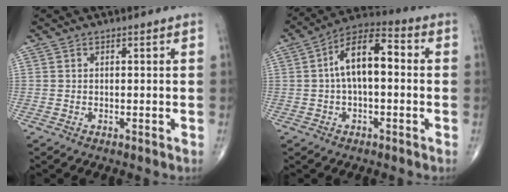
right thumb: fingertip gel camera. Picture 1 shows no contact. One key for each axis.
{"total": 11.3, "fx": 0.7, "fy": 5.4, "fz": 9.9, "tx": -0.164, "ty": 0.038, "tz": 0.000}